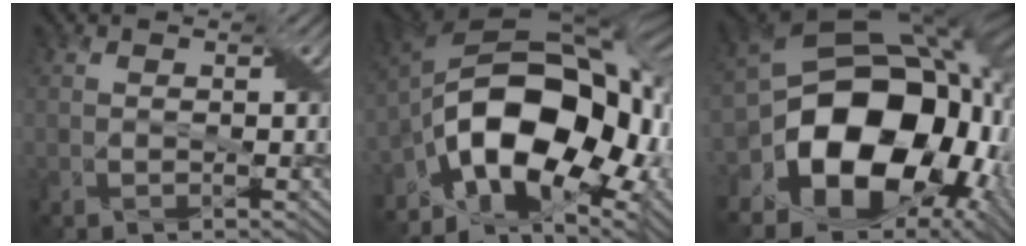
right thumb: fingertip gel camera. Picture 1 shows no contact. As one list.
[{"total": 17.2, "force": [-6.0, 9.9, 12.7], "torque": [-0.224, -0.002, -0.107]}, {"total": 20.4, "force": [-3.7, 14.8, 13.5], "torque": [-0.251, -0.024, -0.057]}]